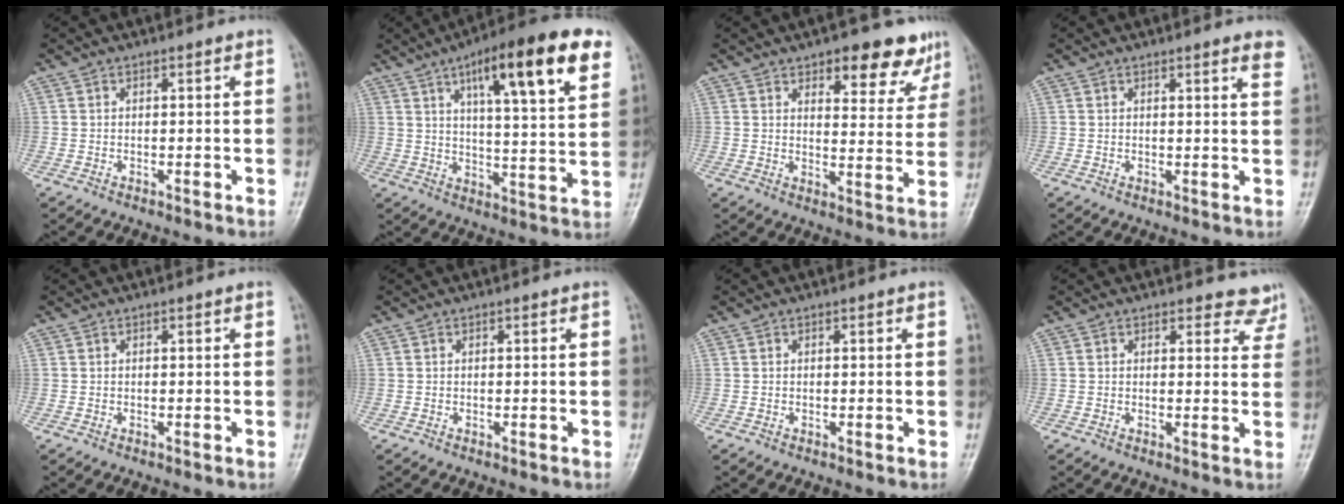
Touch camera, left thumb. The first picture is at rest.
{"total": 19.6, "force": [10.0, 4.7, 16.2], "torque": [-0.212, -0.024, 0.145]}
{"total": 11.5, "force": [7.7, 5.0, 7.0], "torque": [-0.040, -0.040, 0.100]}
{"total": 3.3, "force": [2.4, 0.3, 2.1], "torque": [-0.021, -0.010, 0.025]}
{"total": 0.0}
{"total": 0.0}
{"total": 0.0}
{"total": 4.6, "force": [4.2, 1.9, 0.3], "torque": [0.031, -0.027, 0.028]}